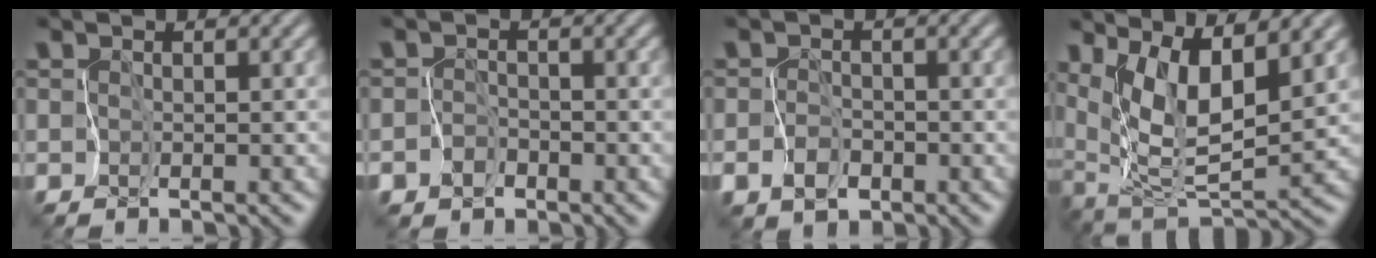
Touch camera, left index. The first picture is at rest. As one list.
[{"total": 1.7, "force": [-0.9, 1.5, 0.2], "torque": [0.017, 0.008, -0.021]}, {"total": 2.1, "force": [-0.8, 1.6, 1.0], "torque": [-0.015, 0.001, -0.020]}, {"total": 6.2, "force": [3.4, 1.3, 5.0], "torque": [-0.108, -0.013, 0.074]}]